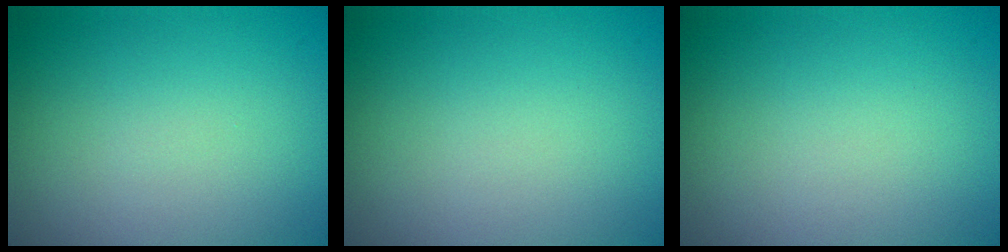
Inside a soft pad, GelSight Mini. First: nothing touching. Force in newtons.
{"total": 0.0}
{"total": 0.0}